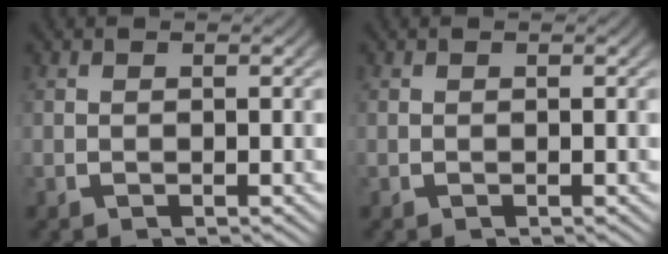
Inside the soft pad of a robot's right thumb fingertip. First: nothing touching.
{"total": 0.0}